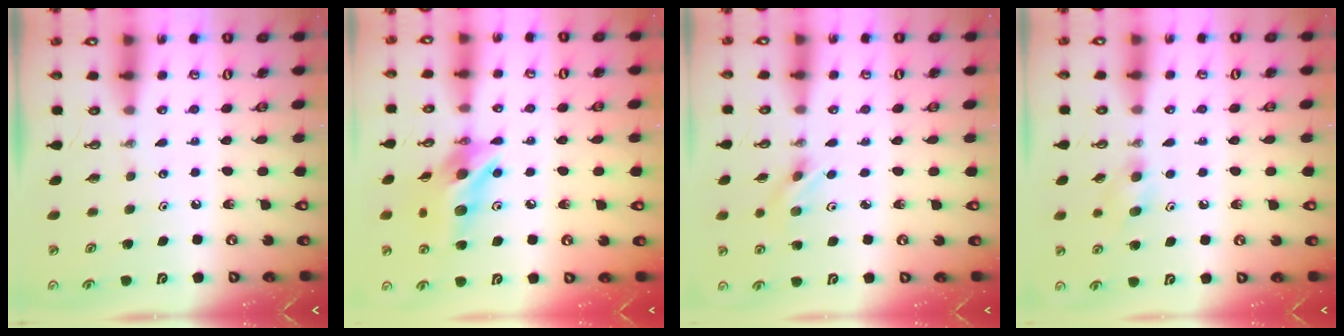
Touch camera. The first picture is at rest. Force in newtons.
{"total": 14.3, "press": 14.3, "slide": 1.0}
{"total": 2.3, "press": 2.1, "slide": 0.8}
{"total": 5.7, "press": 5.7, "slide": 0.5}